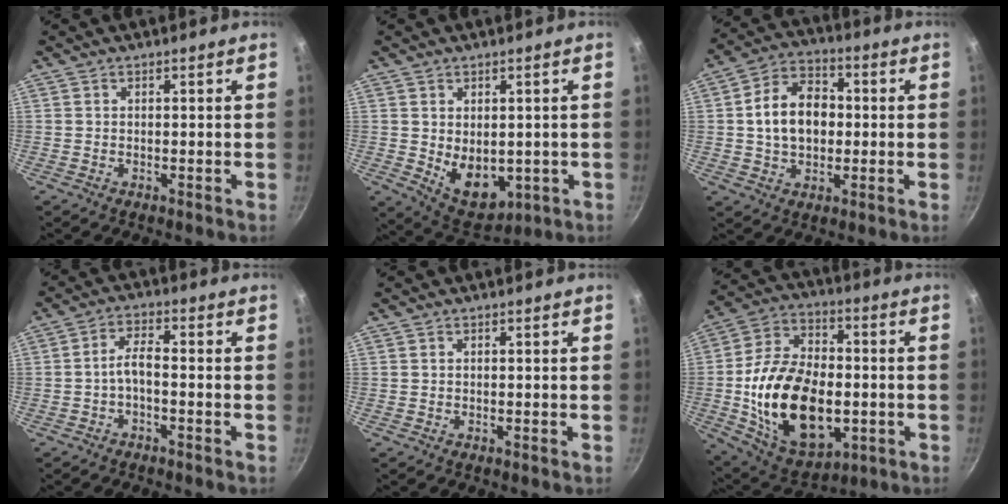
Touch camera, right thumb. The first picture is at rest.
{"total": 9.5, "force": [-0.5, 6.5, 6.8], "torque": [-0.080, -0.019, 0.016]}
{"total": 12.3, "force": [0.4, 8.8, 8.5], "torque": [-0.113, 0.025, -0.004]}
{"total": 3.8, "force": [-1.7, 1.4, 3.2], "torque": [-0.066, 0.028, -0.035]}
{"total": 0.0}
{"total": 25.1, "force": [-3.5, 15.7, 19.2], "torque": [-0.319, 0.021, -0.046]}